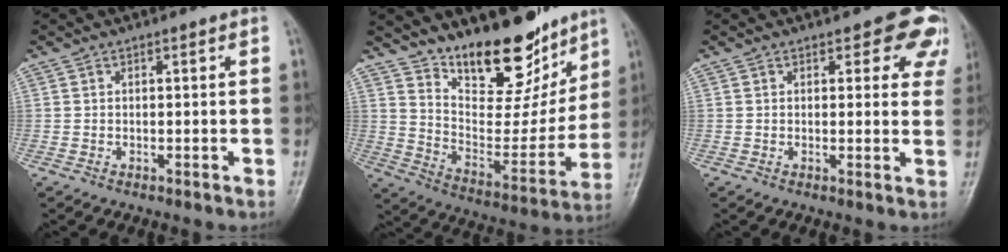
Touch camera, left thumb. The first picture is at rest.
{"total": 19.9, "force": [14.6, 8.3, 10.8], "torque": [-0.105, -0.096, 0.239]}
{"total": 7.2, "force": [4.8, 3.7, 3.9], "torque": [0.001, -0.020, 0.039]}